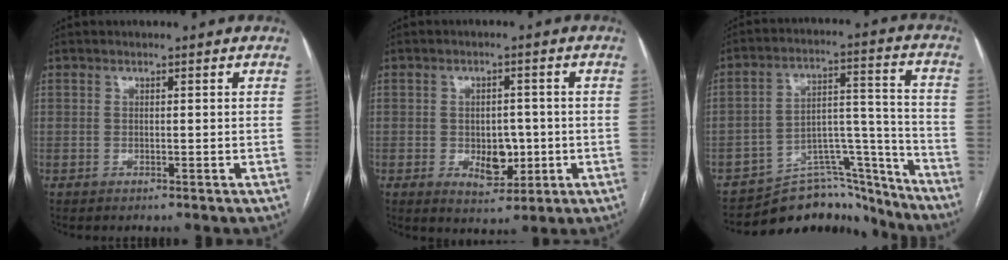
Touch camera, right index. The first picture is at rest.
{"total": 5.6, "force": [-1.1, 3.4, 4.3], "torque": [-0.059, 0.002, -0.006]}
{"total": 15.0, "force": [-14.0, 5.0, 2.0], "torque": [-0.003, 0.074, -0.207]}